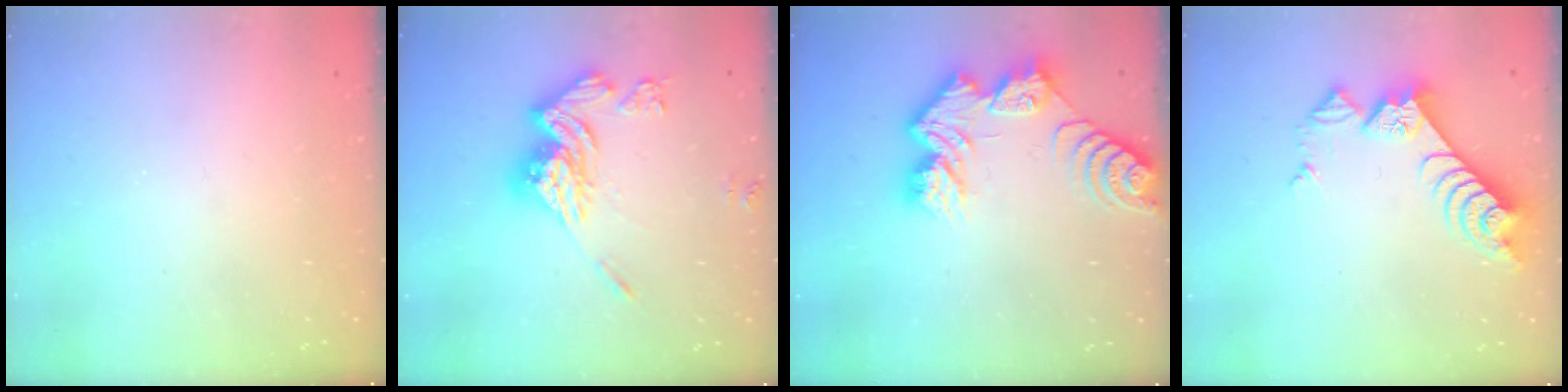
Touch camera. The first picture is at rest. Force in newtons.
{"total": 17.1, "press": 17.0, "slide": 1.9}
{"total": 12.3, "press": 12.2, "slide": 1.0}
{"total": 9.4, "press": 9.3, "slide": 1.2}